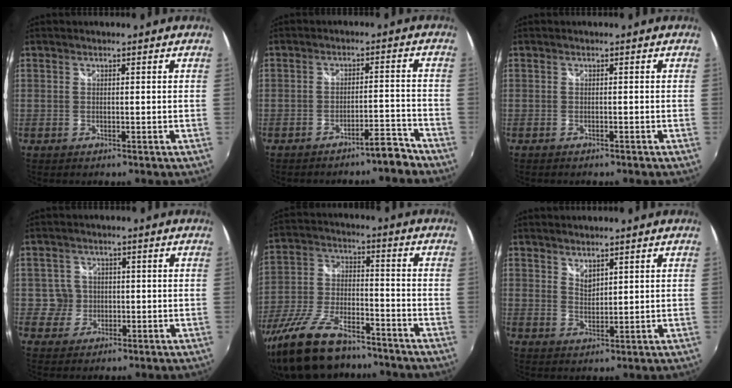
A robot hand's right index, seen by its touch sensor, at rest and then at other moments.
{"total": 4.8, "force": [-4.3, 0.8, 2.0], "torque": [-0.031, 0.016, -0.057]}
{"total": 1.0, "force": [-0.9, 0.3, 0.3], "torque": [-0.009, -0.004, -0.015]}
{"total": 3.6, "force": [-0.2, 3.6, 0.0], "torque": [0.006, 0.017, -0.001]}
{"total": 19.0, "force": [-14.5, 7.2, 10.1], "torque": [-0.219, -0.033, -0.254]}
{"total": 2.7, "force": [2.3, 1.0, 0.9], "torque": [-0.012, -0.001, 0.041]}